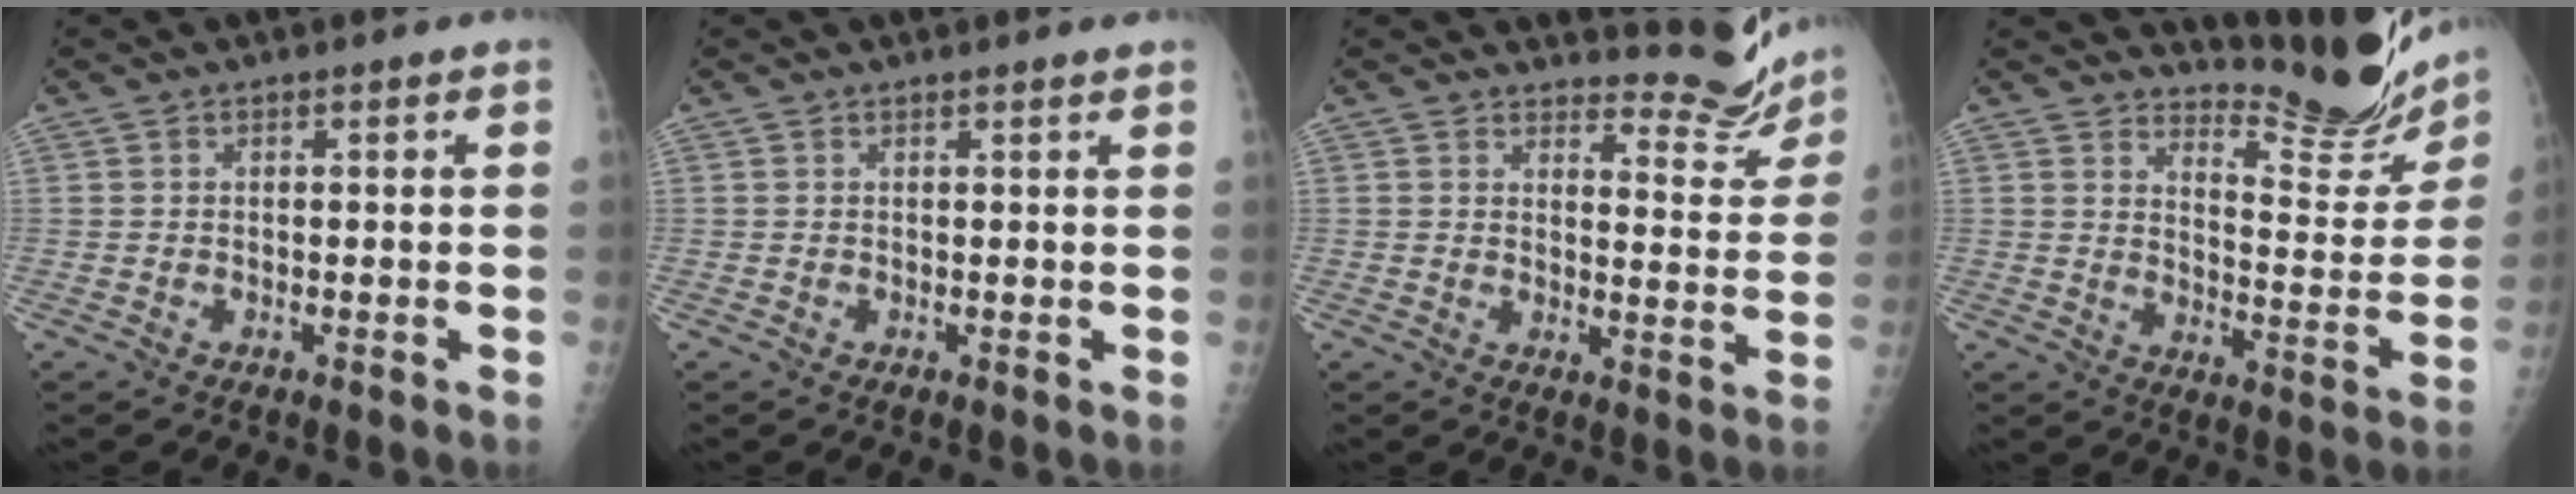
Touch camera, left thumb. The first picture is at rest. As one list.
[{"total": 0.6, "force": [0.5, -0.1, 0.3], "torque": [-0.013, -0.002, 0.010]}, {"total": 8.5, "force": [8.3, 1.8, 0.0], "torque": [0.024, -0.091, 0.096]}, {"total": 15.1, "force": [14.6, 2.5, 2.7], "torque": [-0.011, -0.152, 0.187]}]